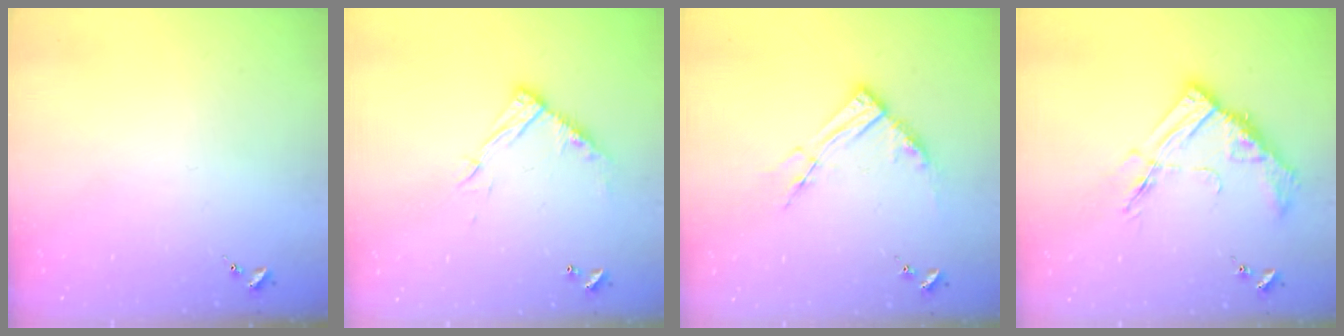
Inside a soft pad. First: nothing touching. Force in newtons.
{"total": 11.4, "press": 11.4, "slide": 0.7}
{"total": 10.3, "press": 10.2, "slide": 1.0}
{"total": 14.1, "press": 14.0, "slide": 1.1}